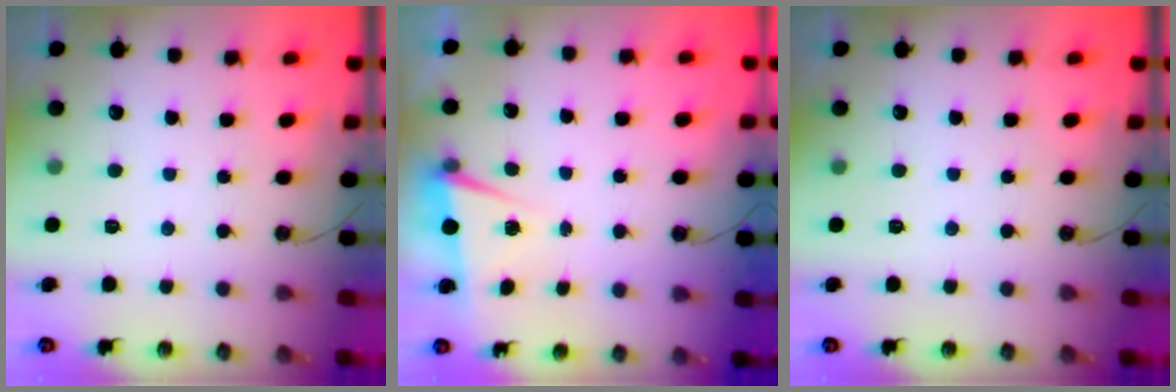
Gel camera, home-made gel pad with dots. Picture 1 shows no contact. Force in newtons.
{"total": 1.9, "press": 1.4, "slide": 1.3}
{"total": 0.0}